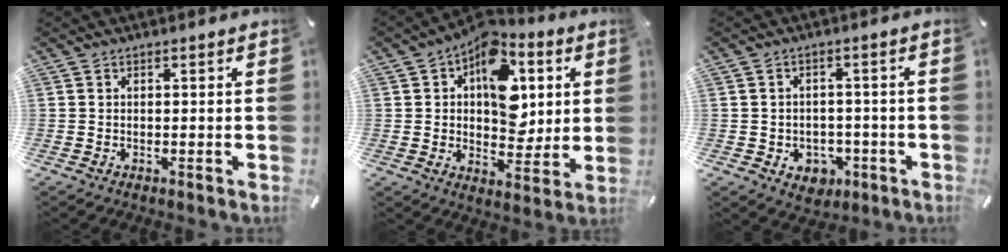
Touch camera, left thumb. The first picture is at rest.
{"total": 16.1, "force": [4.6, 10.9, 10.9], "torque": [-0.143, -0.030, 0.081]}
{"total": 5.2, "force": [-1.6, 4.6, 2.0], "torque": [-0.021, 0.010, -0.028]}